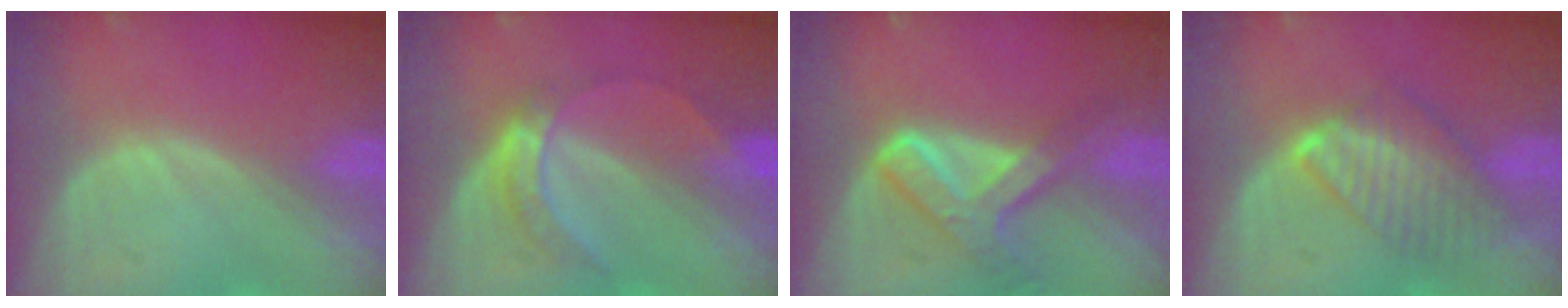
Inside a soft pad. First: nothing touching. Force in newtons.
{"total": 5.0, "press": 4.7, "slide": 1.6}
{"total": 7.6, "press": 6.3, "slide": 4.3}
{"total": 6.5, "press": 6.4, "slide": 0.6}